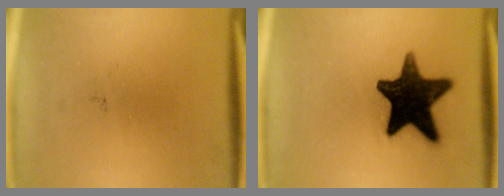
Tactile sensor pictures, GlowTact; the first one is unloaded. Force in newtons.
{"total": 16.9}